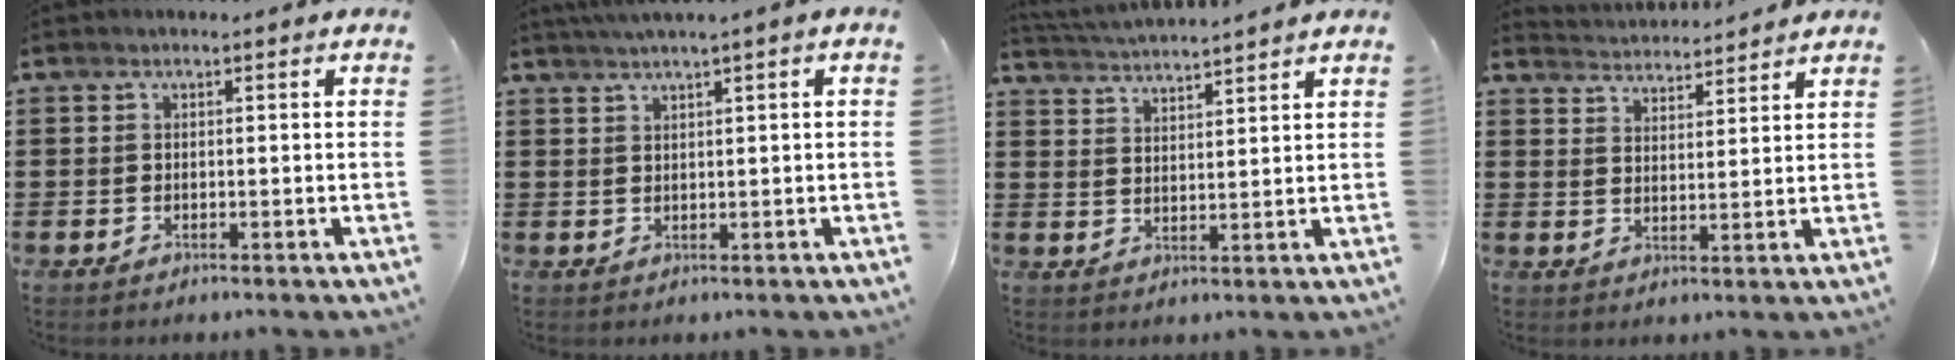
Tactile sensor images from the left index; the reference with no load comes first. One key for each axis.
{"total": 1.6, "fx": 1.0, "fy": -0.6, "fz": 1.1, "tx": -0.019, "ty": -0.003, "tz": 0.019}
{"total": 3.5, "fx": 3.4, "fy": -0.8, "fz": 0.0, "tx": -0.014, "ty": -0.020, "tz": 0.058}
{"total": 3.4, "fx": 3.3, "fy": -0.3, "fz": -0.4, "tx": -0.004, "ty": -0.021, "tz": 0.059}